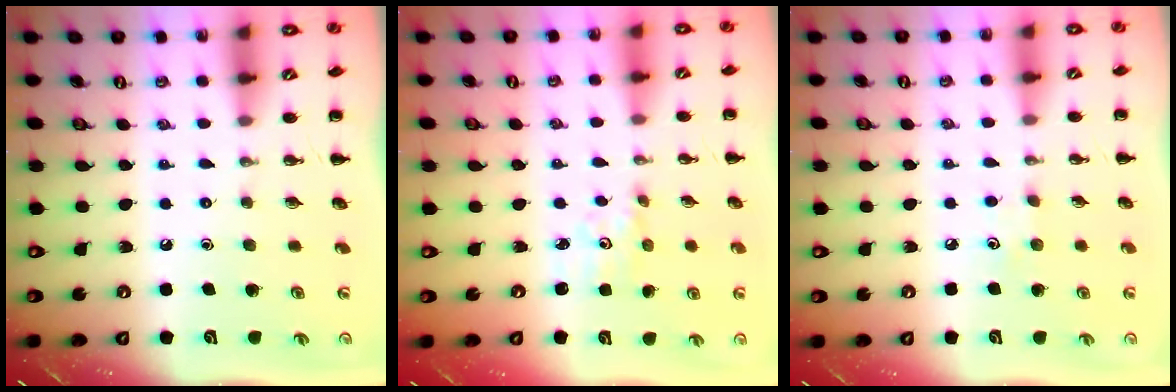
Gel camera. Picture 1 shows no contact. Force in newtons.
{"total": 1.9, "press": 1.9, "slide": 0.5}
{"total": 4.5, "press": 4.3, "slide": 1.4}